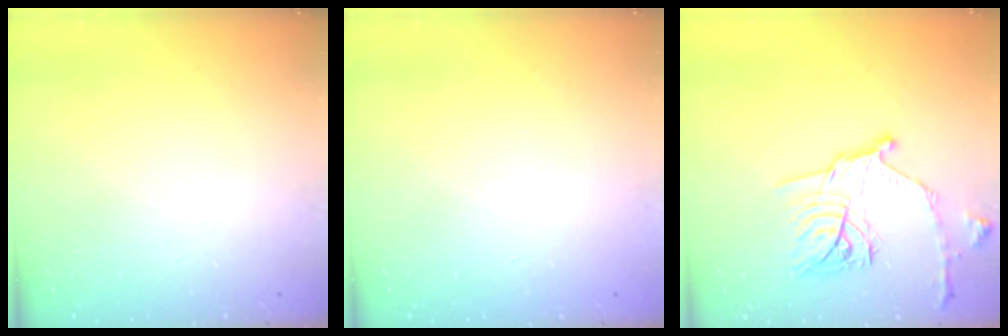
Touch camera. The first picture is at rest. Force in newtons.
{"total": 1.6, "press": 1.6, "slide": 0.1}
{"total": 16.7, "press": 16.6, "slide": 0.6}